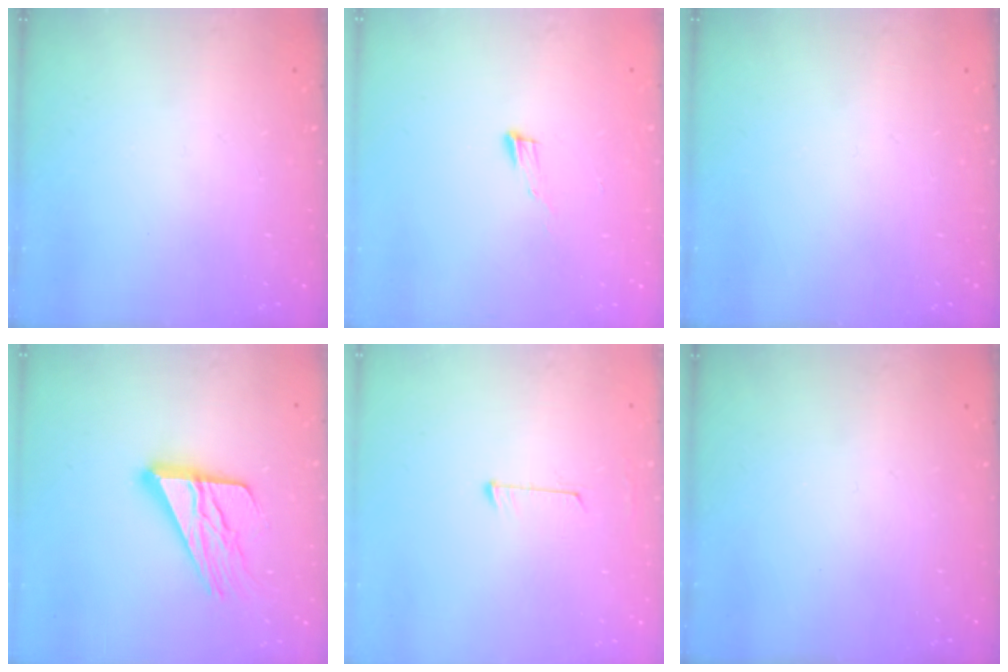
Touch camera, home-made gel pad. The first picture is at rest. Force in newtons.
{"total": 4.8, "press": 4.8, "slide": 0.6}
{"total": 0.0}
{"total": 16.5, "press": 16.5, "slide": 1.6}
{"total": 5.9, "press": 5.9, "slide": 0.4}
{"total": 0.0}